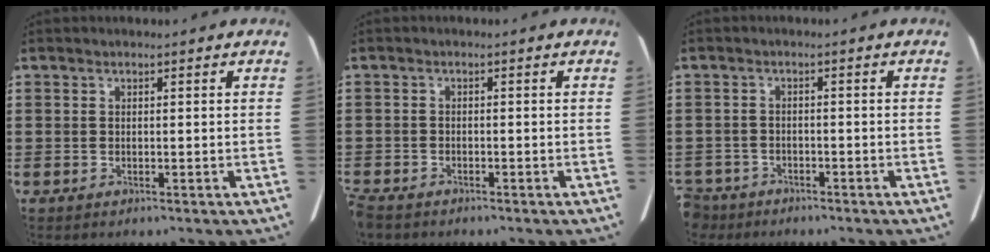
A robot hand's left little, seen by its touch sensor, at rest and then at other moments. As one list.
[{"total": 1.2, "force": [-1.1, 0.2, 0.1], "torque": [-0.013, -0.001, -0.026]}, {"total": 1.9, "force": [-1.8, 0.4, -0.1], "torque": [-0.005, 0.000, -0.041]}]